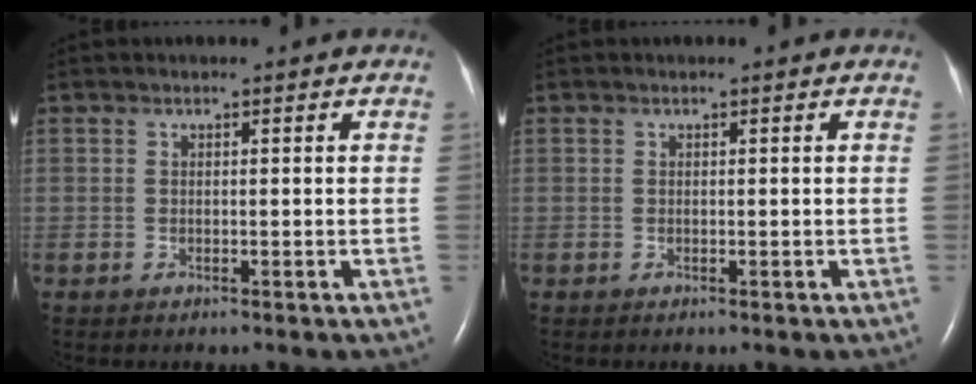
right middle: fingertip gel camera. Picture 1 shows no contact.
{"total": 0.0}